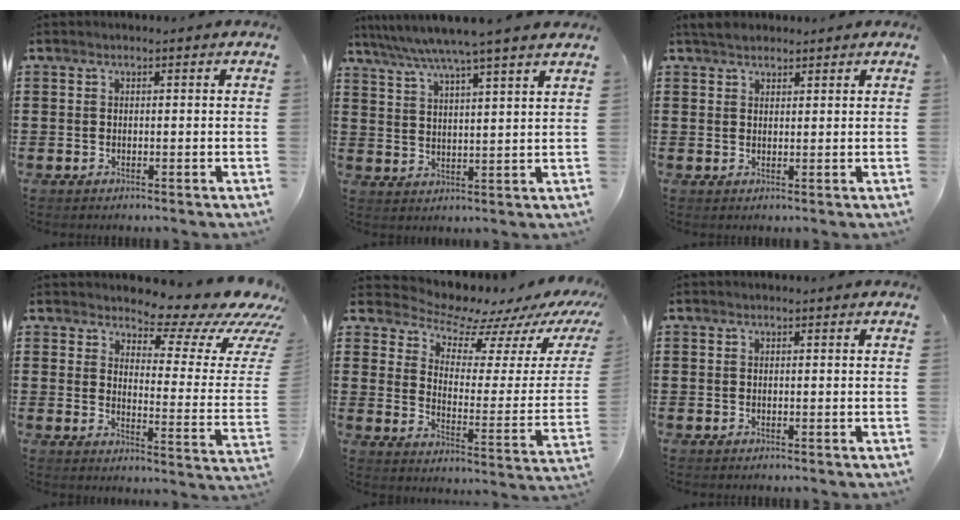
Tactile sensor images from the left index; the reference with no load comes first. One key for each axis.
{"total": 6.1, "fx": 5.3, "fy": -0.8, "fz": 3.0, "tx": -0.076, "ty": -0.028, "tz": 0.090}
{"total": 2.1, "fx": 1.9, "fy": 0.9, "fz": 0.4, "tx": -0.013, "ty": 0.005, "tz": 0.037}
{"total": 7.9, "fx": 6.4, "fy": 2.4, "fz": 3.9, "tx": -0.065, "ty": -0.049, "tz": 0.106}
{"total": 6.9, "fx": 6.3, "fy": 2.3, "fz": 1.5, "tx": -0.045, "ty": -0.060, "tz": 0.105}
{"total": 0.0}